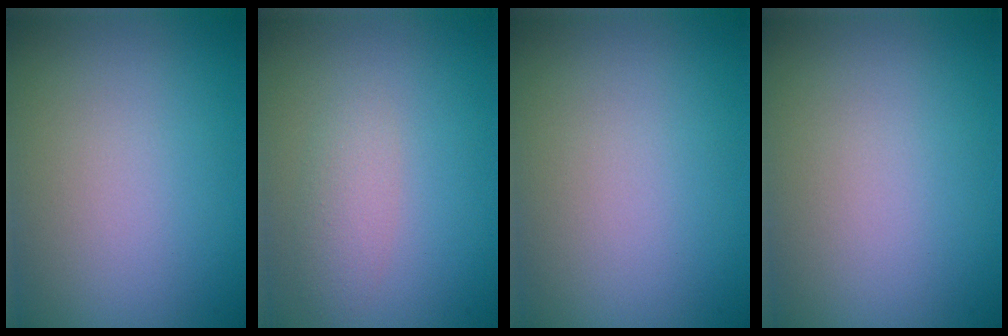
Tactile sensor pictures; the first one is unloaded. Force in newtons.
{"total": 2.0, "press": 2.0, "slide": 0.1}
{"total": 0.0}
{"total": 0.0}